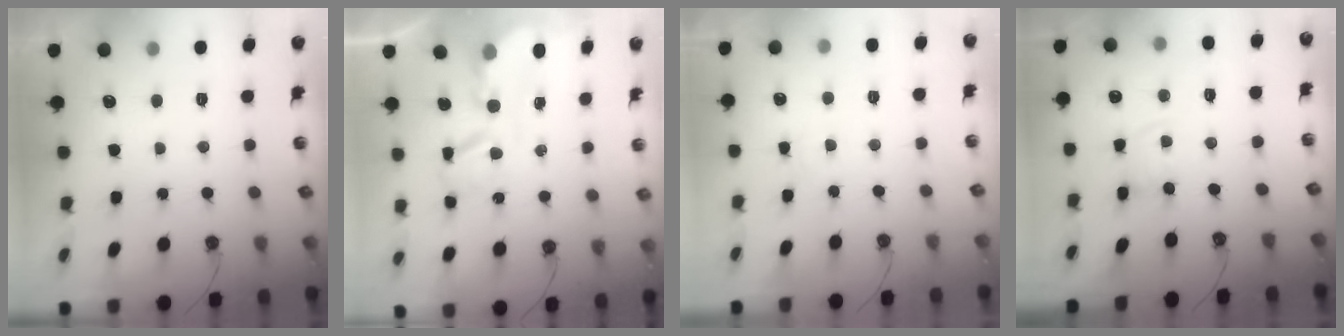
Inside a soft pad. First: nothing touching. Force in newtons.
{"total": 5.8, "press": 5.7, "slide": 0.5}
{"total": 1.6, "press": 1.5, "slide": 0.3}
{"total": 1.4, "press": 1.4, "slide": 0.1}